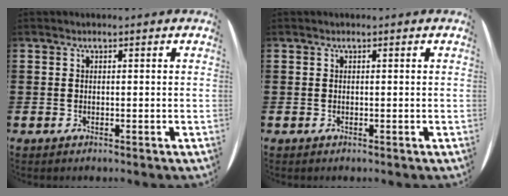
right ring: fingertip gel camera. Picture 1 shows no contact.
{"total": 0.0}